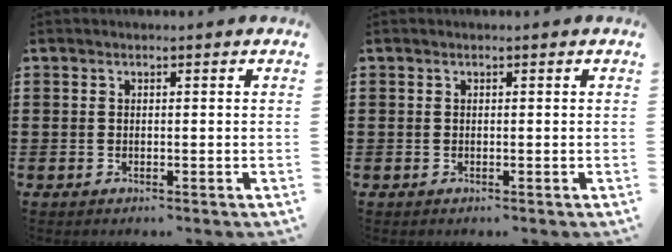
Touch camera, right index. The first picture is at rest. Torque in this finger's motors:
{"motor_torque": [-0.01, 0.02, 0.00, 0.00]}